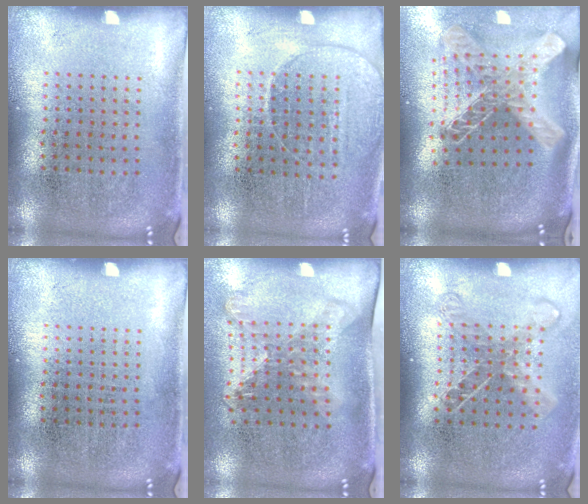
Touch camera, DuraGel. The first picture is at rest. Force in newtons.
{"total": 1.4, "press": 1.3, "slide": 0.6}
{"total": 2.8, "press": 2.0, "slide": 2.0}
{"total": 0.0}
{"total": 1.7, "press": 1.3, "slide": 1.1}
{"total": 1.5, "press": 1.2, "slide": 1.0}